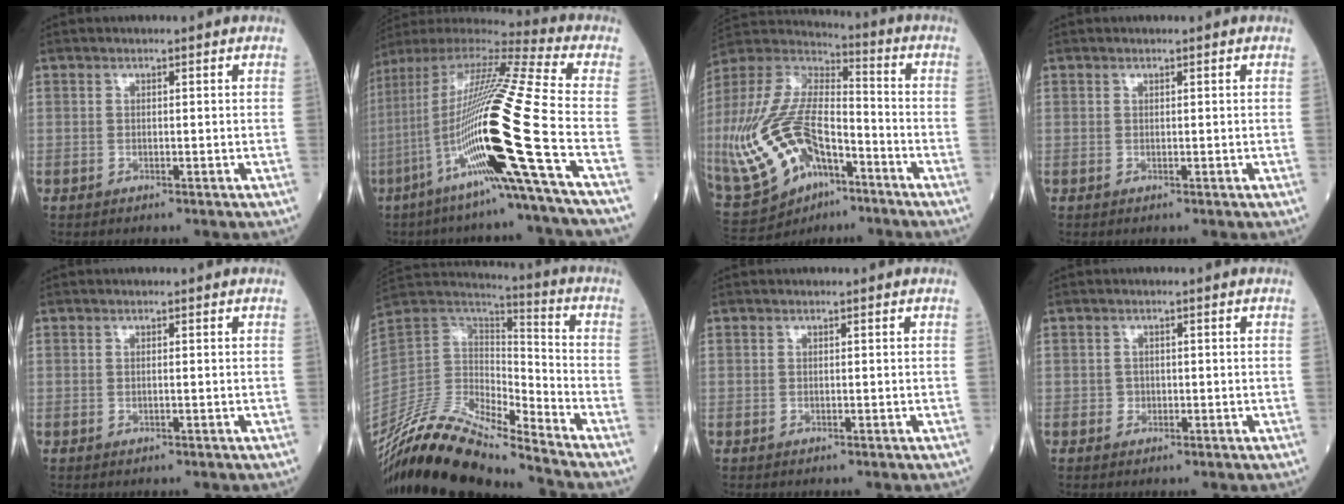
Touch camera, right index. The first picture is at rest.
{"total": 25.1, "force": [-8.2, -1.6, 23.7], "torque": [-0.443, -0.025, -0.163]}
{"total": 23.1, "force": [-8.7, 11.8, 17.9], "torque": [-0.422, 0.002, -0.148]}
{"total": 0.0}
{"total": 0.0}
{"total": 20.3, "force": [-17.8, 2.4, 9.4], "torque": [-0.208, 0.008, -0.338]}
{"total": 0.0}
{"total": 1.0, "force": [-0.3, 1.0, 0.2], "torque": [0.000, 0.005, -0.006]}